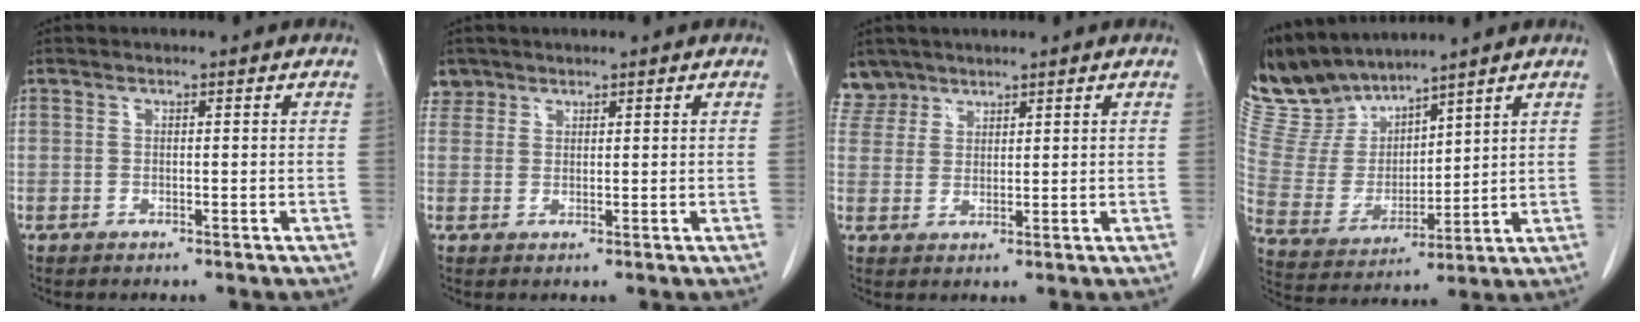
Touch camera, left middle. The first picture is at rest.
{"total": 2.3, "force": [1.7, 1.5, -0.3], "torque": [0.015, 0.007, 0.029]}
{"total": 3.6, "force": [3.0, 1.7, -0.6], "torque": [0.019, 0.006, 0.061]}
{"total": 10.4, "force": [10.1, 2.2, 1.2], "torque": [-0.050, 0.007, 0.228]}